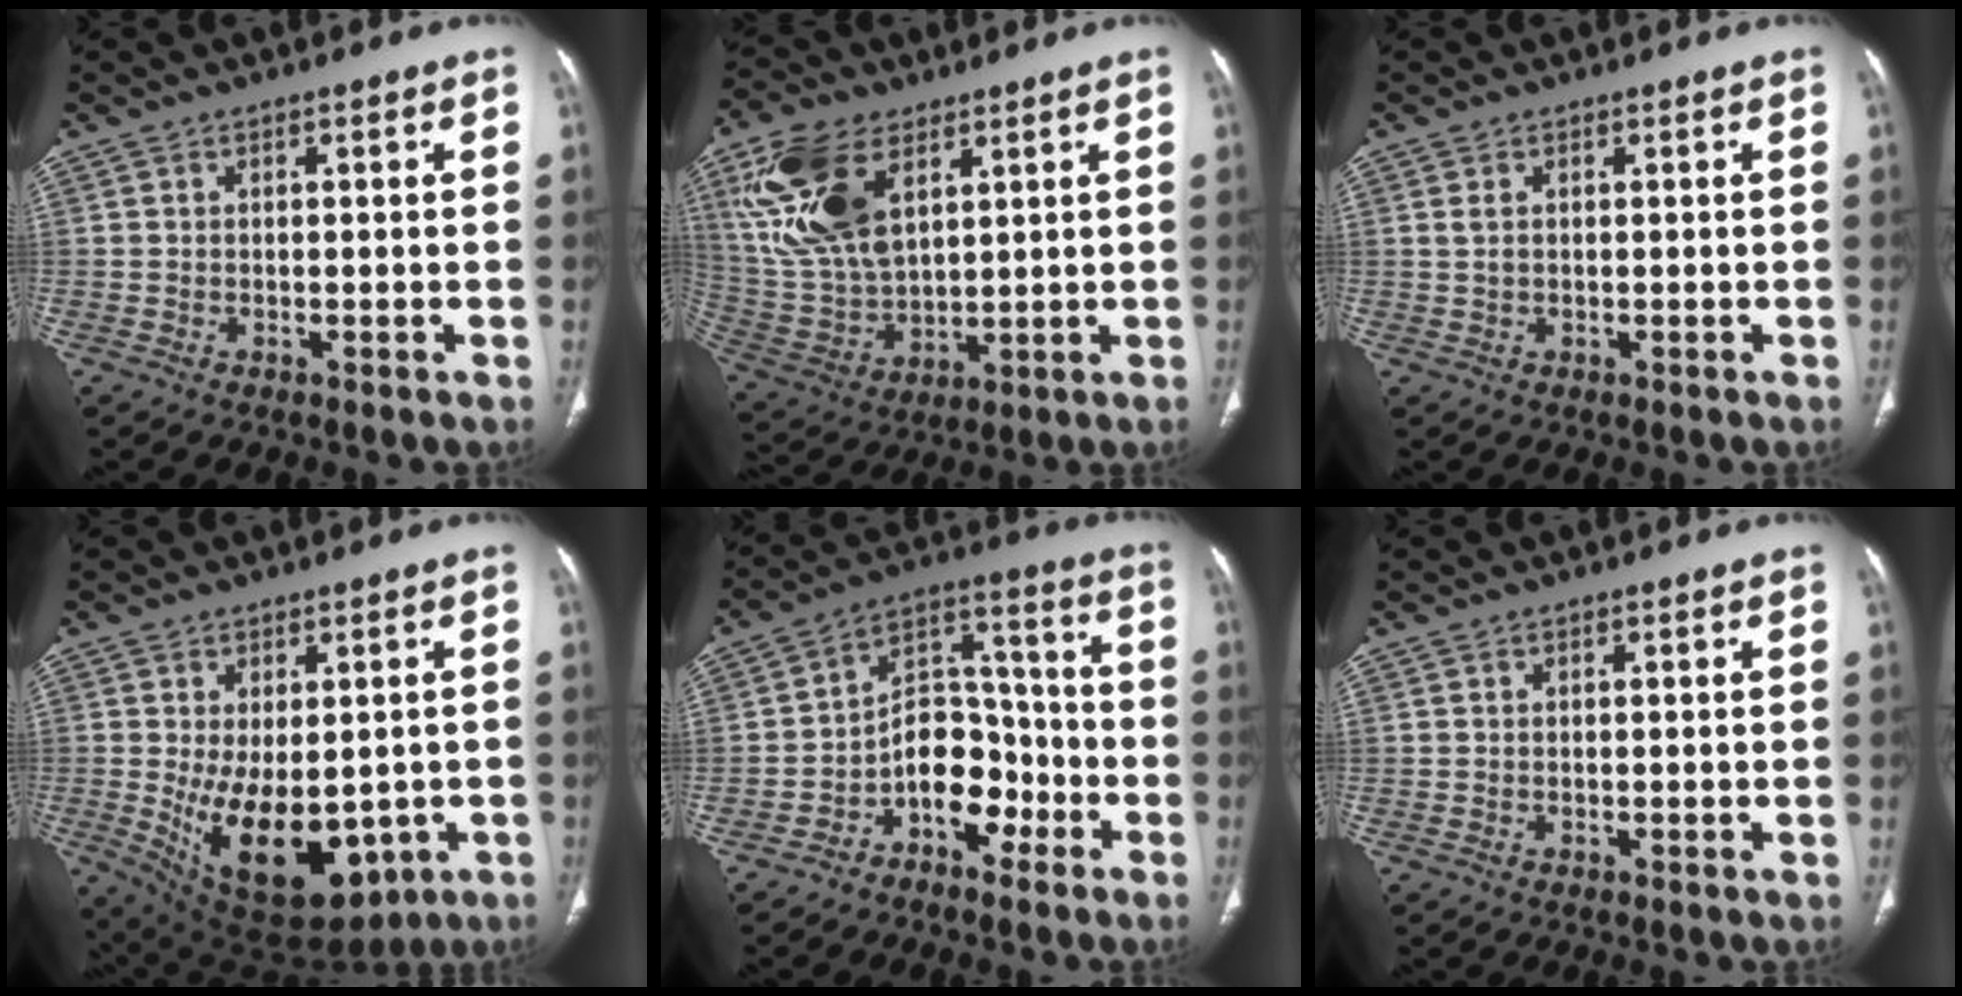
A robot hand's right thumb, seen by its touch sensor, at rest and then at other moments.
{"total": 17.7, "force": [7.6, 9.7, 12.7], "torque": [-0.251, -0.021, 0.158]}
{"total": 1.4, "force": [0.5, 0.7, 1.0], "torque": [-0.028, 0.005, 0.015]}
{"total": 17.1, "force": [-3.5, 9.8, 13.6], "torque": [-0.202, -0.020, -0.021]}
{"total": 11.1, "force": [-5.2, 7.4, 6.5], "torque": [-0.061, 0.069, -0.090]}
{"total": 0.0}